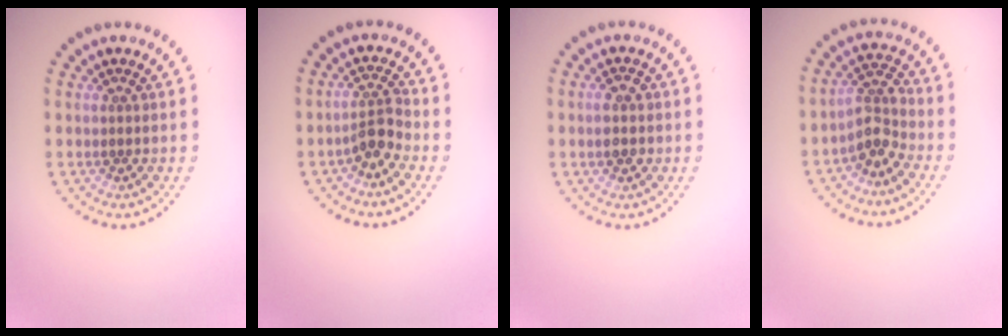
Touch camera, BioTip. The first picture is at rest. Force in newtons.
{"total": 2.3, "press": 1.8, "slide": 1.5}
{"total": 2.6, "press": 2.6, "slide": 0.2}
{"total": 2.7, "press": 2.1, "slide": 1.8}